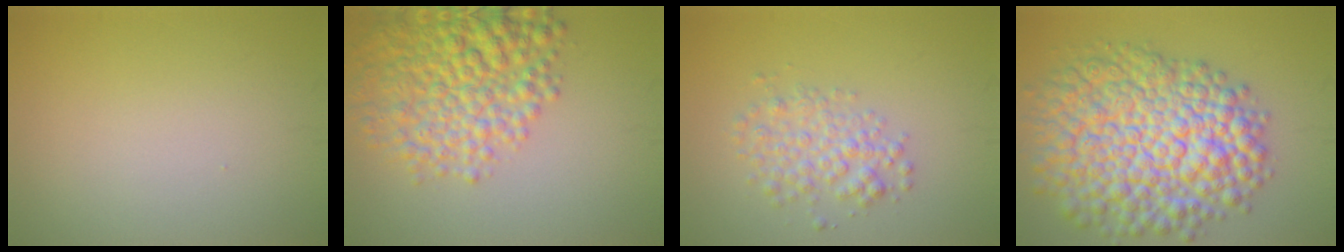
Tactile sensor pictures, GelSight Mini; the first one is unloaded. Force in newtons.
{"total": 7.6, "press": 7.6, "slide": 0.3}
{"total": 3.1, "press": 3.1, "slide": 0.1}
{"total": 12.5, "press": 12.5, "slide": 0.4}